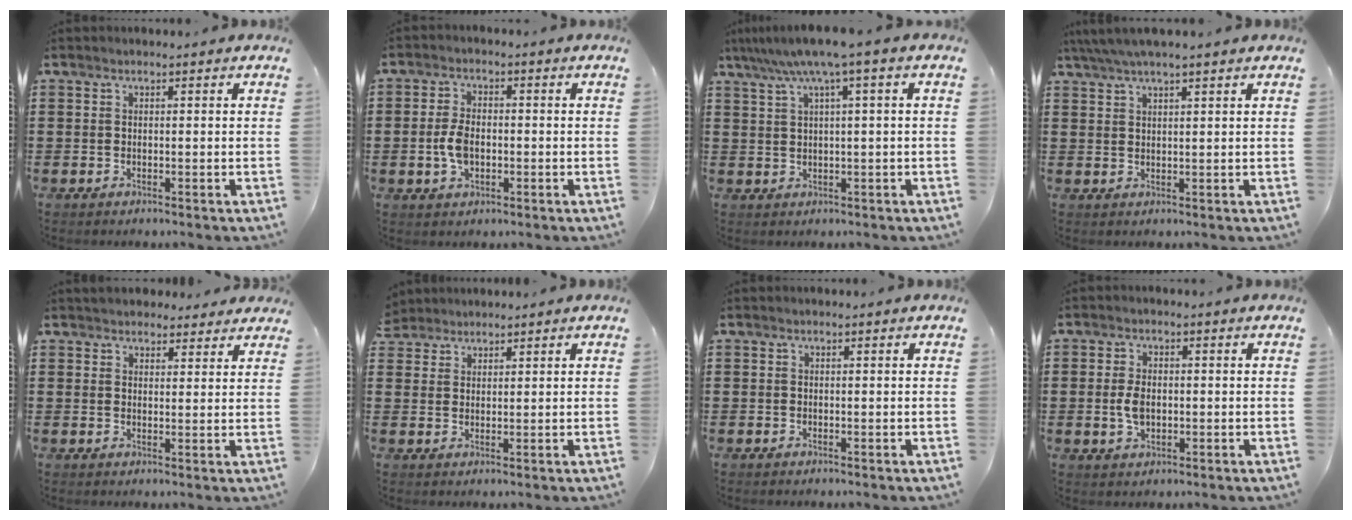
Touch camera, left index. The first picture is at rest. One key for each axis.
{"total": 4.7, "fx": -0.7, "fy": 2.7, "fz": 3.8, "tx": -0.090, "ty": -0.002, "tz": -0.018}
{"total": 5.4, "fx": 2.4, "fy": -0.3, "fz": 4.8, "tx": -0.095, "ty": -0.007, "tz": 0.040}
{"total": 3.0, "fx": 2.4, "fy": 0.1, "fz": 1.9, "tx": -0.041, "ty": 0.003, "tz": 0.044}
{"total": 3.0, "fx": 2.9, "fy": 1.0, "fz": 0.1, "tx": -0.001, "ty": -0.006, "tz": 0.053}
{"total": 2.3, "fx": 2.1, "fy": 1.0, "fz": -0.3, "tx": -0.003, "ty": 0.005, "tz": 0.040}
{"total": 0.0}
{"total": 3.8, "fx": -0.1, "fy": 2.2, "fz": 3.1, "tx": -0.075, "ty": 0.000, "tz": -0.007}